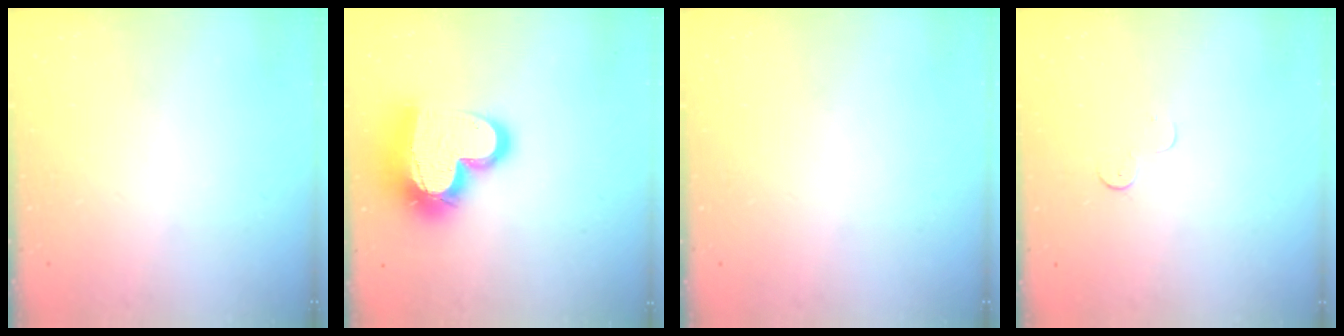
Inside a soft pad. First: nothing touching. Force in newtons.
{"total": 20.6, "press": 20.6, "slide": 1.5}
{"total": 0.0}
{"total": 3.2, "press": 3.2, "slide": 0.4}